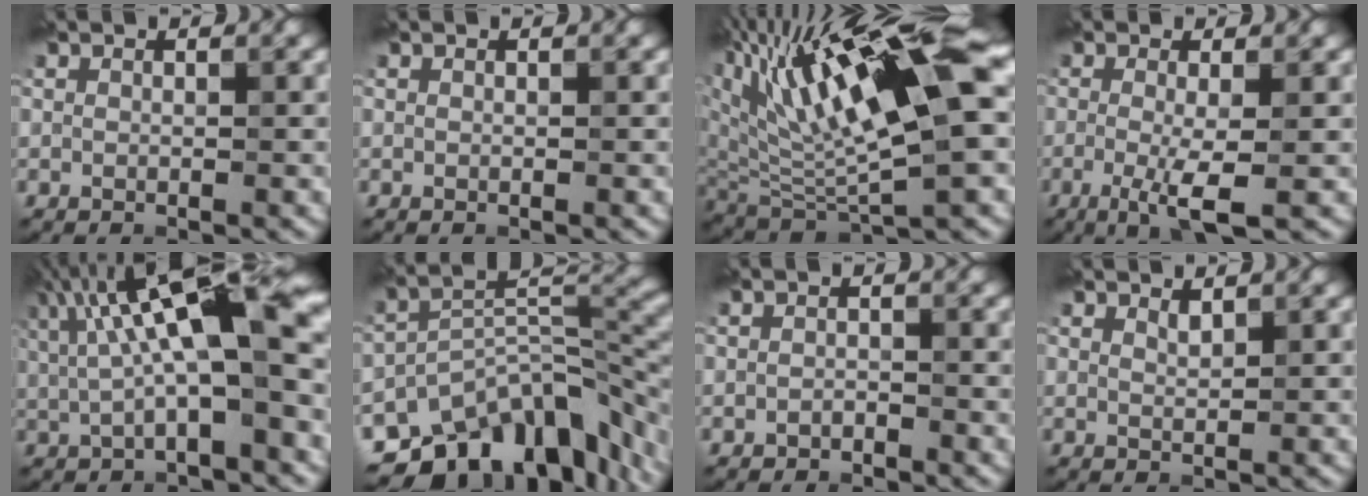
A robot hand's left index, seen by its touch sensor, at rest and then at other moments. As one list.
[{"total": 0.0}, {"total": 13.4, "force": [5.0, 3.6, 11.9], "torque": [-0.203, 0.008, 0.087]}, {"total": 3.9, "force": [-1.0, 0.6, 3.7], "torque": [-0.072, -0.011, -0.019]}, {"total": 11.8, "force": [2.7, 3.2, 11.0], "torque": [-0.171, 0.024, 0.038]}, {"total": 13.1, "force": [-9.1, 6.1, 7.2], "torque": [-0.116, -0.003, -0.151]}, {"total": 0.8, "force": [-0.7, 0.4, 0.2], "torque": [-0.002, 0.001, -0.012]}, {"total": 0.8, "force": [0.7, 0.2, 0.3], "torque": [-0.007, -0.003, 0.014]}]